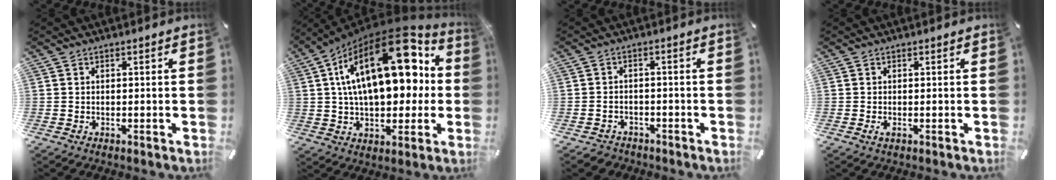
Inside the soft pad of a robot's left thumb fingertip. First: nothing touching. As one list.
[{"total": 25.7, "force": [7.9, 13.7, 20.3], "torque": [-0.344, -0.037, 0.125]}, {"total": 2.6, "force": [-1.9, 1.7, 0.4], "torque": [-0.015, 0.011, -0.042]}, {"total": 0.9, "force": [0.0, 0.1, 0.9], "torque": [-0.016, -0.004, 0.001]}]